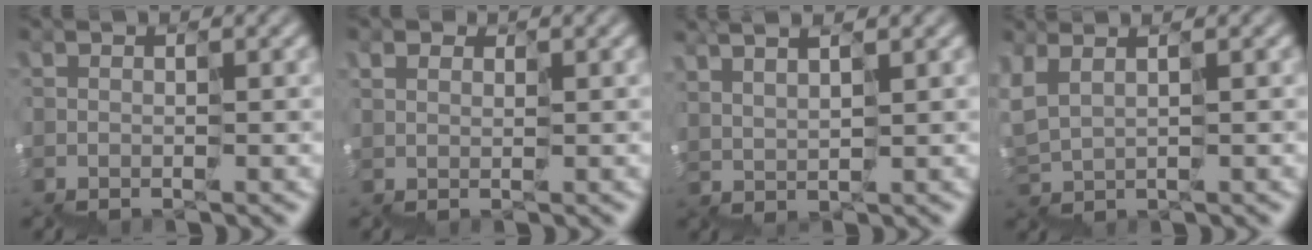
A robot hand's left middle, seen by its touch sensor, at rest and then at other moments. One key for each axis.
{"total": 0.9, "fx": 0.6, "fy": 0.7, "fz": 0.3, "tx": -0.011, "ty": 0.010, "tz": 0.012}
{"total": 2.3, "fx": 2.1, "fy": 0.2, "fz": 1.0, "tx": -0.014, "ty": 0.024, "tz": 0.038}
{"total": 1.9, "fx": 1.6, "fy": 0.6, "fz": 0.8, "tx": -0.029, "ty": 0.019, "tz": 0.036}